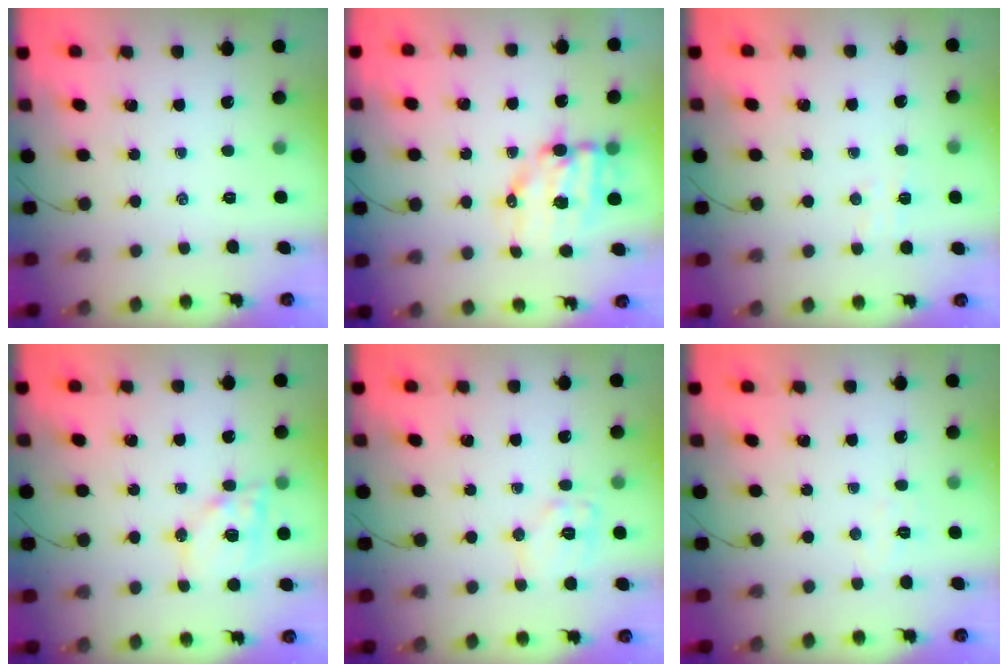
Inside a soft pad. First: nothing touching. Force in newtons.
{"total": 9.2, "press": 9.0, "slide": 2.1}
{"total": 3.6, "press": 3.5, "slide": 0.9}
{"total": 13.4, "press": 13.1, "slide": 2.6}
{"total": 9.5, "press": 9.5, "slide": 0.3}
{"total": 3.2, "press": 3.1, "slide": 0.8}